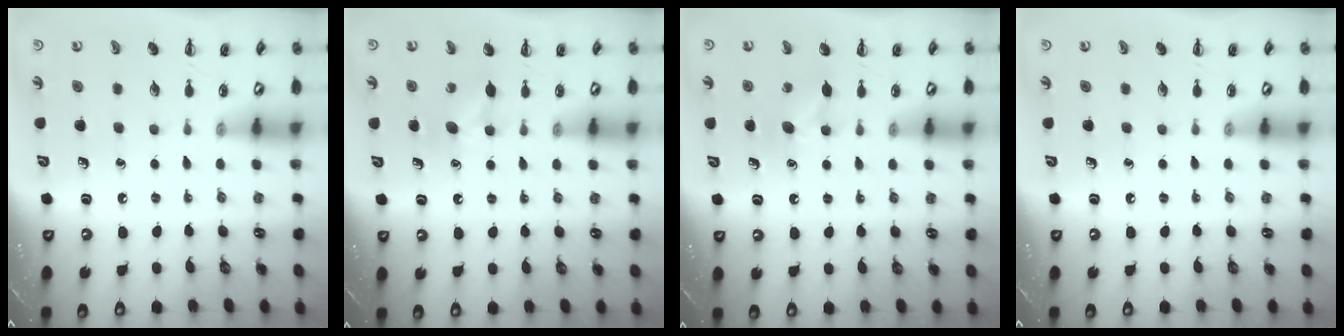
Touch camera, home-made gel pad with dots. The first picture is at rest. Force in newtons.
{"total": 4.8, "press": 4.6, "slide": 1.2}
{"total": 5.7, "press": 5.5, "slide": 1.5}
{"total": 0.0}